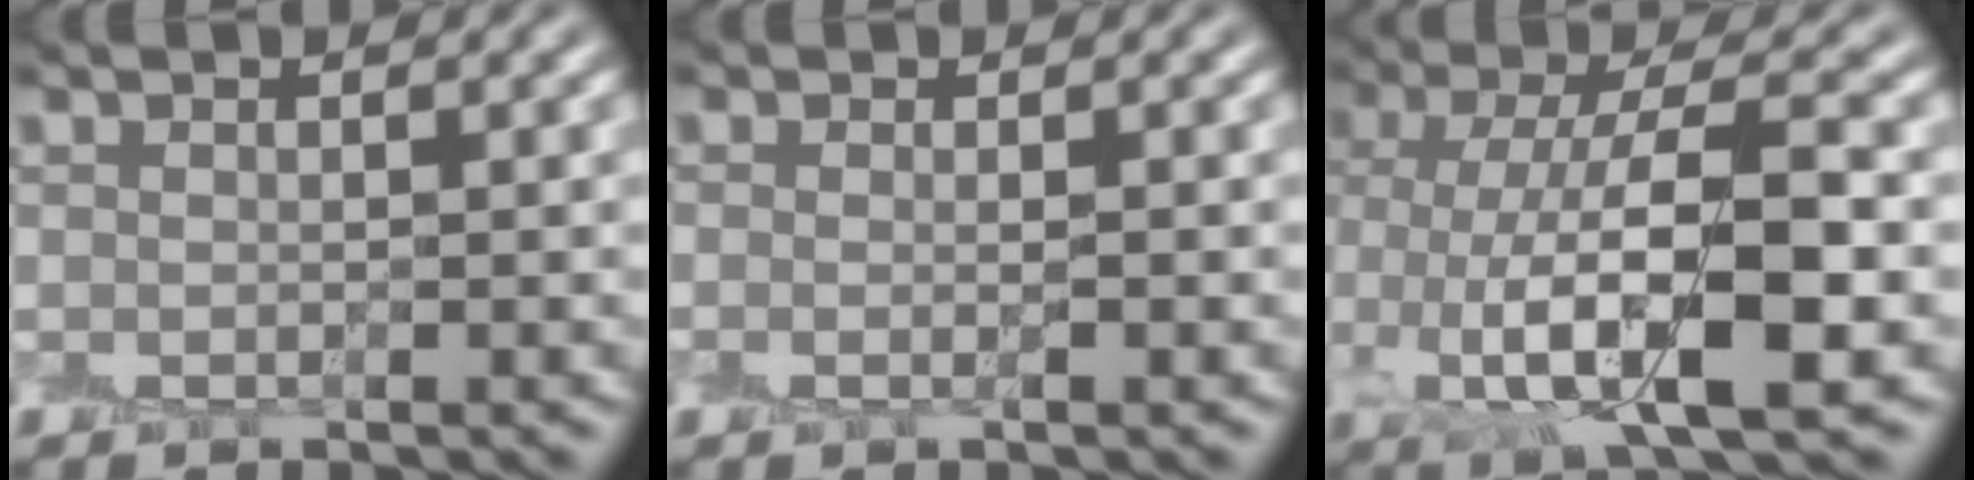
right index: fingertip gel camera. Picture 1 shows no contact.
{"total": 0.9, "force": [-0.4, 0.0, 0.8], "torque": [-0.017, -0.006, -0.007]}
{"total": 9.4, "force": [-1.7, 3.7, 8.5], "torque": [-0.154, 0.001, -0.028]}